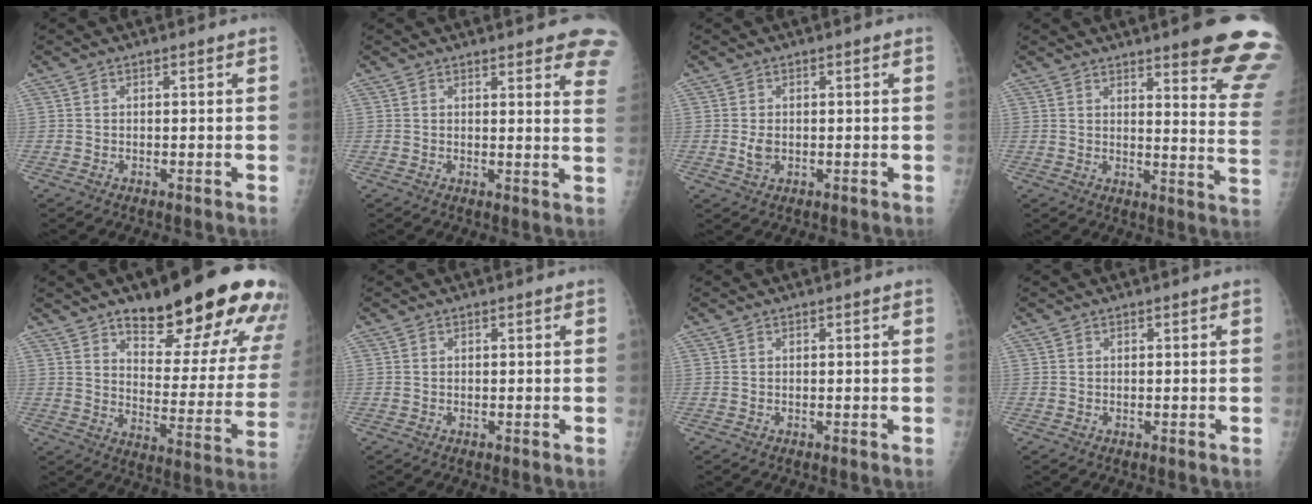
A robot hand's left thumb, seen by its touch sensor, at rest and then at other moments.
{"total": 10.3, "force": [8.3, 2.5, 5.6], "torque": [-0.029, -0.033, 0.072]}
{"total": 2.3, "force": [-0.1, 1.6, 1.6], "torque": [-0.027, -0.003, 0.001]}
{"total": 17.7, "force": [12.8, 2.7, 11.9], "torque": [-0.121, -0.082, 0.146]}
{"total": 25.1, "force": [16.2, 8.2, 17.4], "torque": [-0.184, -0.077, 0.222]}
{"total": 0.0}
{"total": 0.0}
{"total": 0.0}